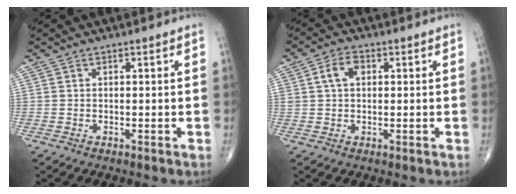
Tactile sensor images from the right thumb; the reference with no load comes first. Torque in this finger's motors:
{"motor_torque": [-0.54, 0.46, 0.46, 0.01, 0.02]}